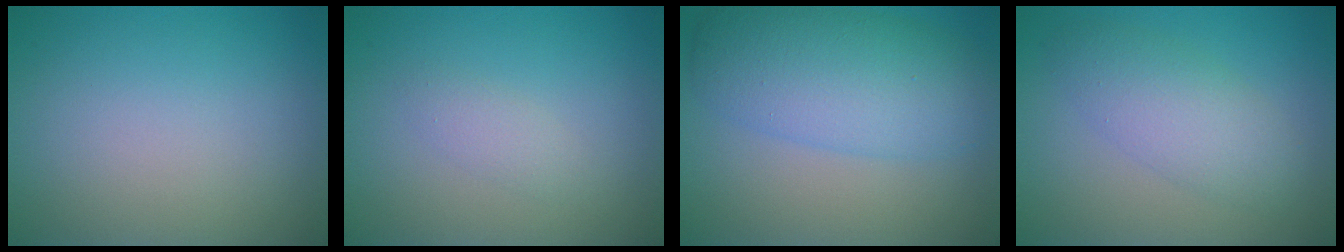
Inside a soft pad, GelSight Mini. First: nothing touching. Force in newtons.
{"total": 1.3, "press": 1.2, "slide": 0.1}
{"total": 7.2, "press": 7.2, "slide": 0.1}
{"total": 4.0, "press": 4.0, "slide": 0.2}